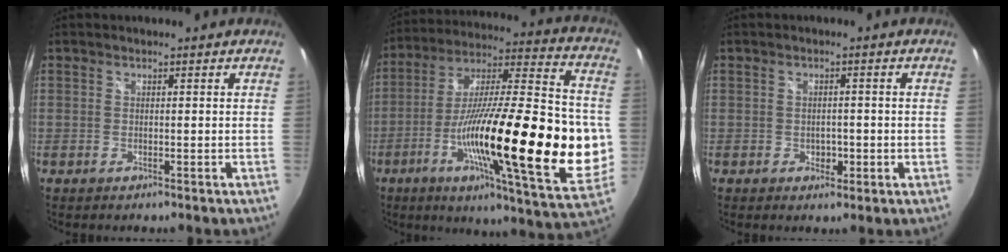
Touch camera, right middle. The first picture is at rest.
{"total": 33.3, "force": [-7.1, 7.1, 31.8], "torque": [-0.508, -0.038, -0.108]}
{"total": 2.6, "force": [-0.7, 1.9, 1.6], "torque": [-0.025, -0.001, -0.007]}